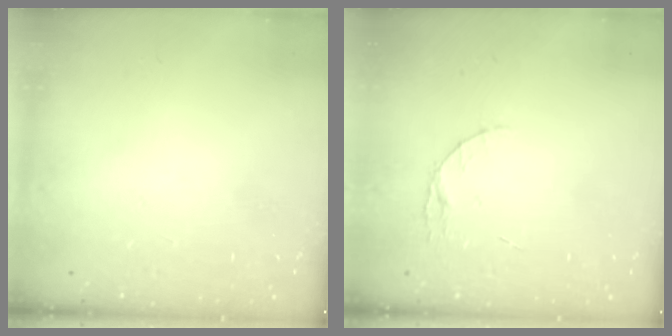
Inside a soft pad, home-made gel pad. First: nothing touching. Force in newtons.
{"total": 4.1, "press": 4.1, "slide": 0.5}